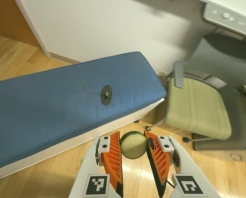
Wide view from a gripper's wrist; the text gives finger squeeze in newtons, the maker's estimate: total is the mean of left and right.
{"total": 10.1, "left": 10.3, "right": 10.0}